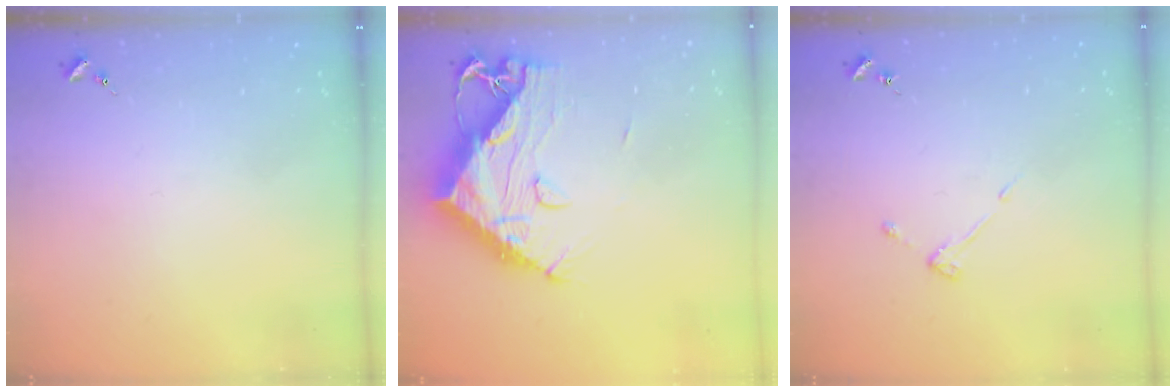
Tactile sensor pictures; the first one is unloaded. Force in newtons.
{"total": 15.8, "press": 15.7, "slide": 1.7}
{"total": 3.0, "press": 3.0, "slide": 0.6}